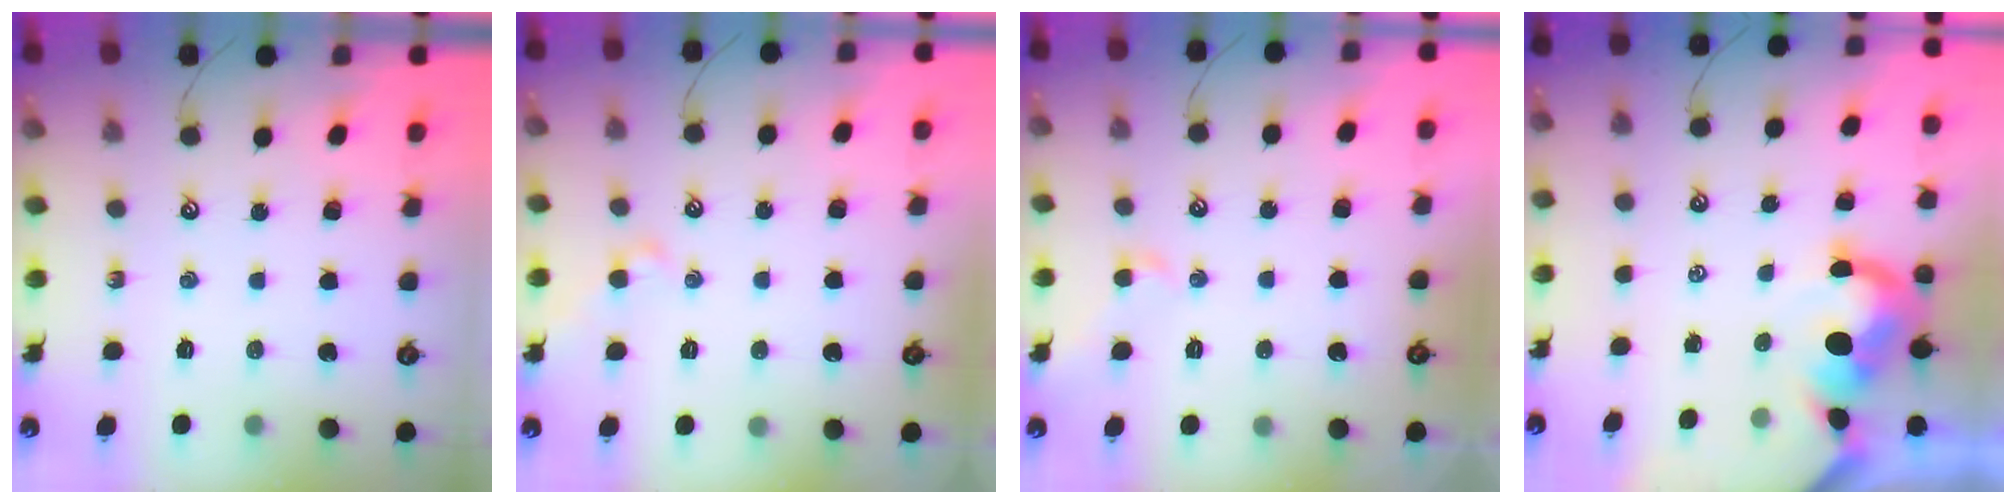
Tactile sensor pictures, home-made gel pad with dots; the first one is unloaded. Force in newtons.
{"total": 1.3, "press": 1.2, "slide": 0.4}
{"total": 0.6, "press": 0.2, "slide": 0.6}
{"total": 3.5, "press": 3.3, "slide": 1.1}